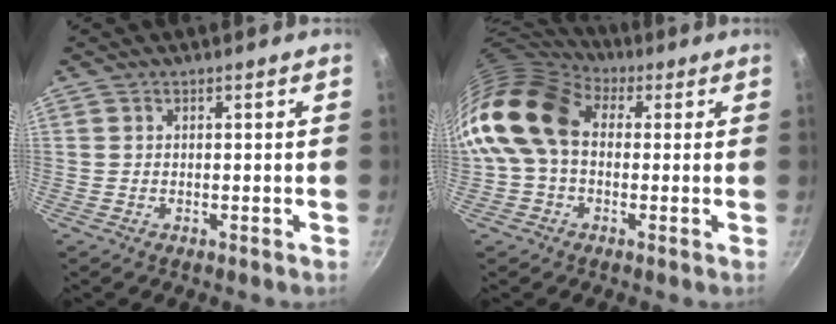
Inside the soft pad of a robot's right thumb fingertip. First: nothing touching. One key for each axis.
{"total": 14.5, "fx": 1.3, "fy": 10.6, "fz": 9.8, "tx": -0.167, "ty": 0.023, "tz": 0.004}